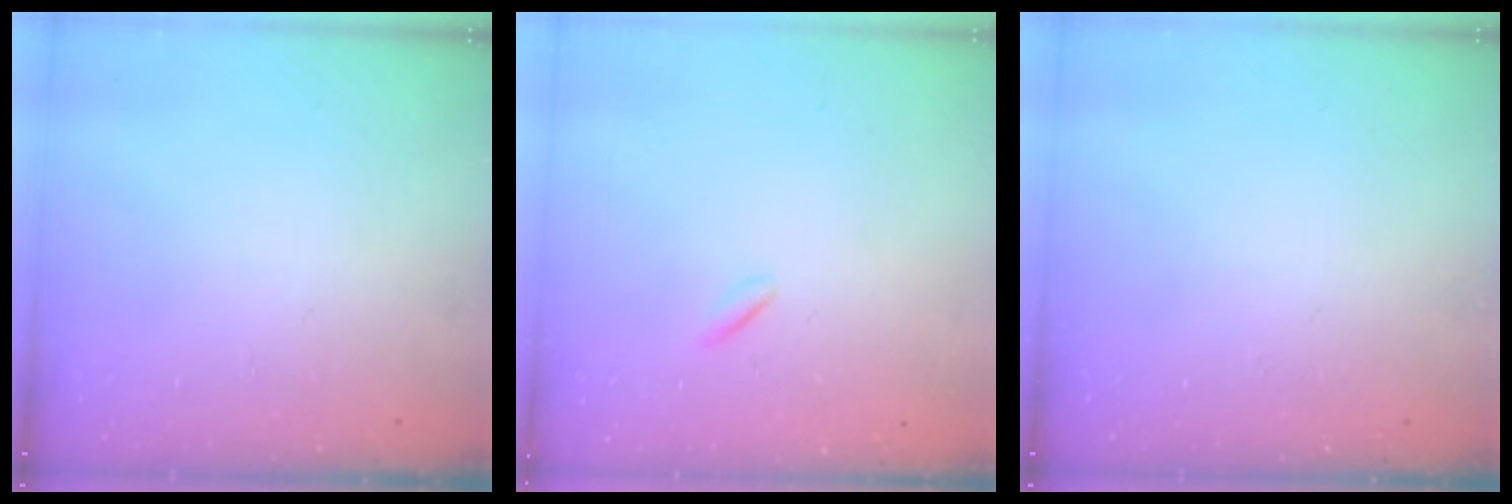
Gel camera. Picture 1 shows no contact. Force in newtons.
{"total": 0.0}
{"total": 0.0}